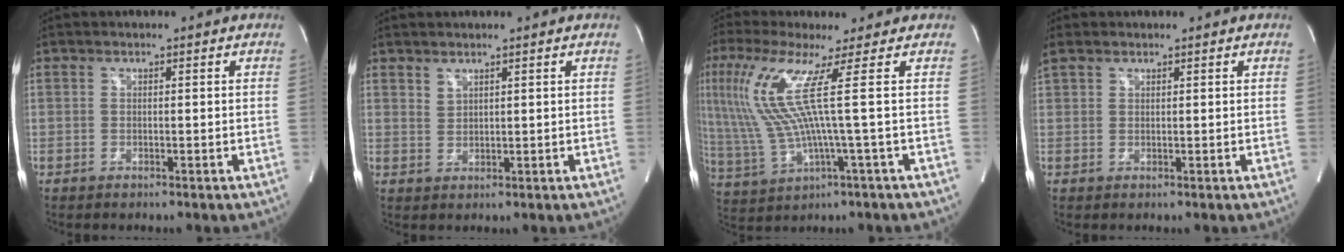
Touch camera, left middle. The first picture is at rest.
{"total": 1.3, "force": [1.2, 0.3, 0.4], "torque": [-0.004, -0.003, 0.027]}
{"total": 9.8, "force": [2.6, -2.1, 9.3], "torque": [-0.209, 0.006, 0.065]}
{"total": 1.7, "force": [1.7, 0.4, 0.2], "torque": [-0.015, 0.015, 0.040]}